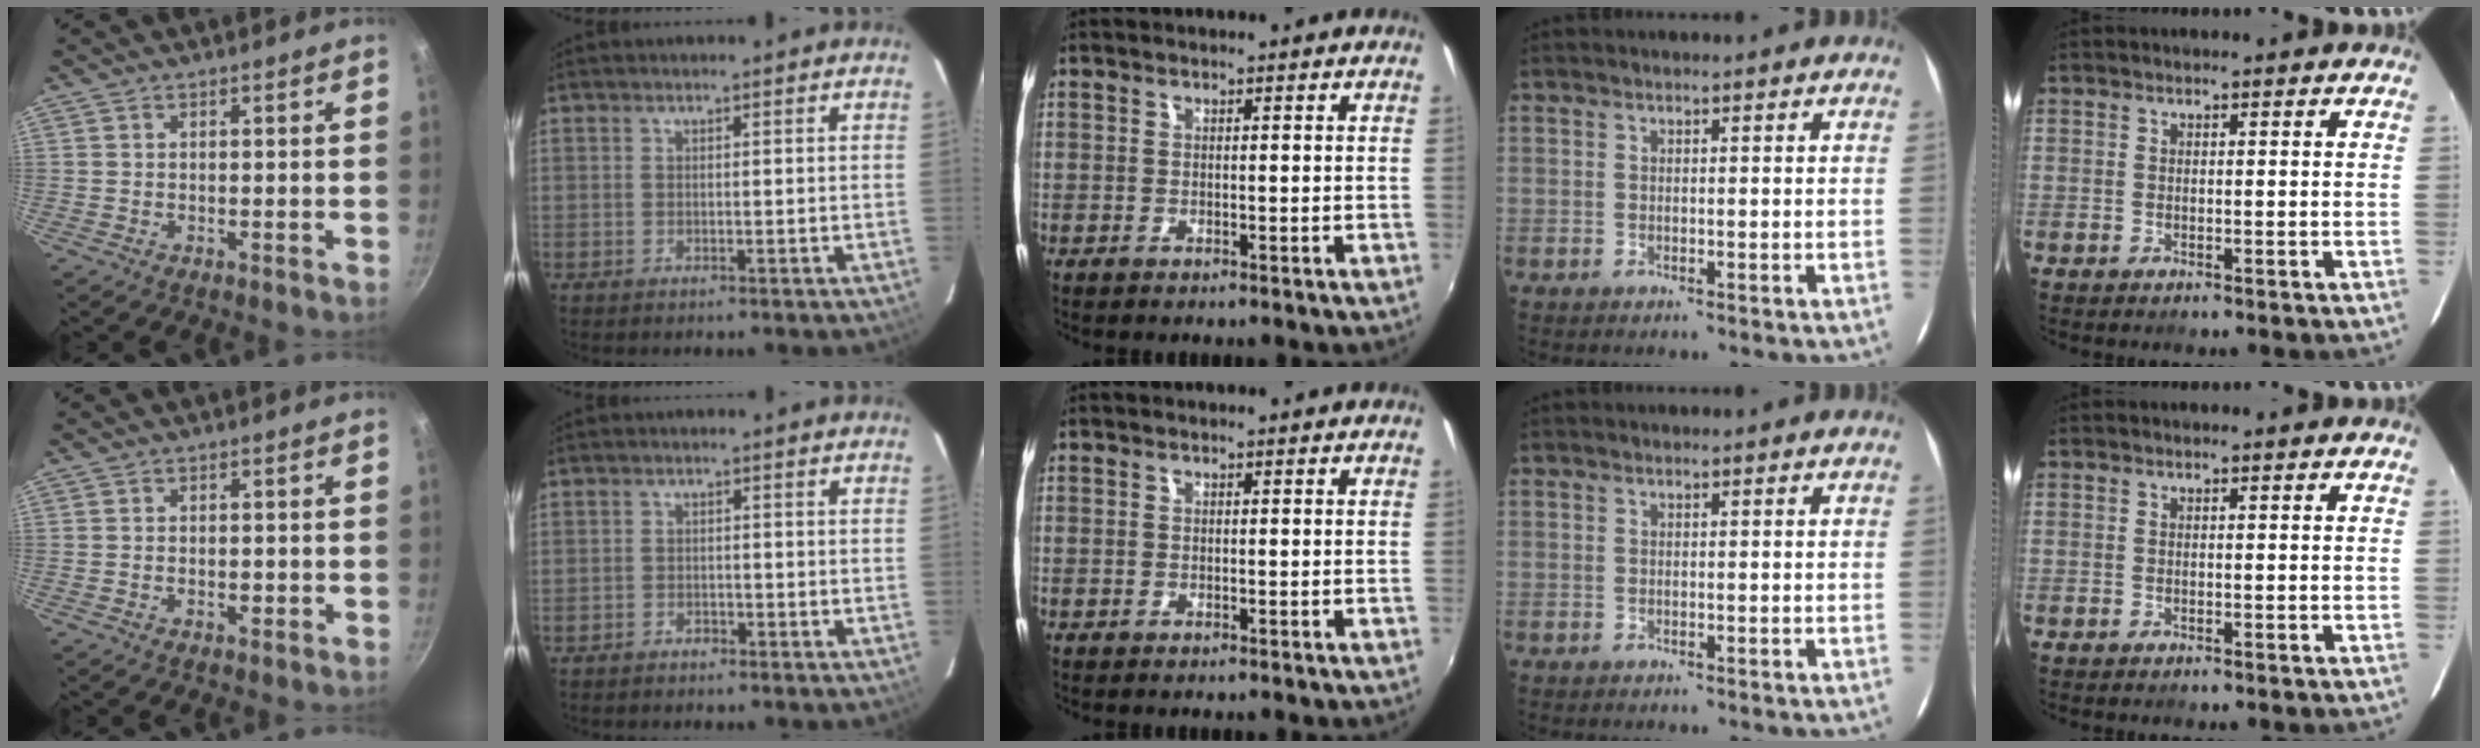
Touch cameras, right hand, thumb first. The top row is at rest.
{"thumb": {"total": 1.5, "force": [-0.4, 0.9, 1.1], "torque": [-0.017, 0.002, -0.008]}, "index": {"total": 1.8, "force": [-1.6, 0.9, 0.2], "torque": [-0.010, 0.003, -0.028]}}